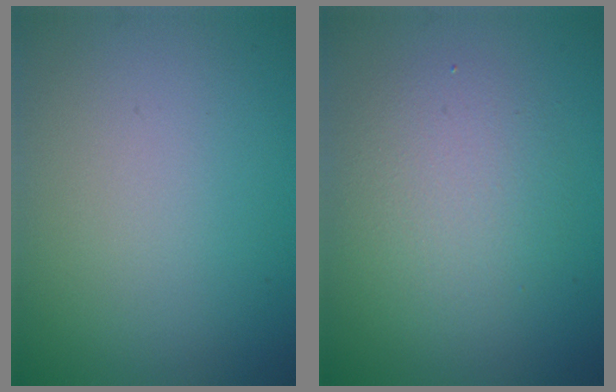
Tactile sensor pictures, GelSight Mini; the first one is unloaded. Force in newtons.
{"total": 3.6, "press": 3.6, "slide": 0.2}